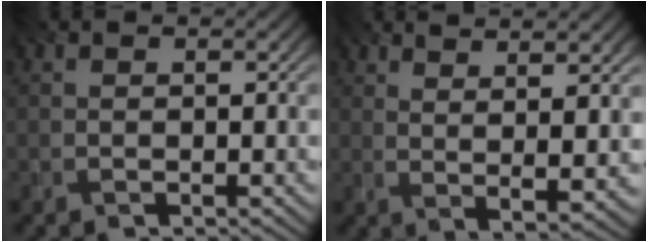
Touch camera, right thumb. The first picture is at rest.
{"total": 7.6, "force": [4.6, 1.3, 5.9], "torque": [-0.092, 0.003, 0.069]}